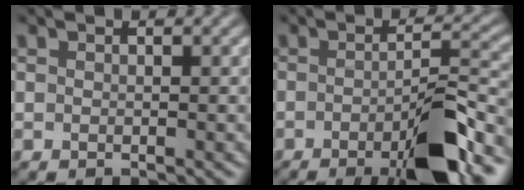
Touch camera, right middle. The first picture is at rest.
{"total": 7.2, "force": [-3.5, 1.3, 6.2], "torque": [-0.088, 0.012, -0.053]}